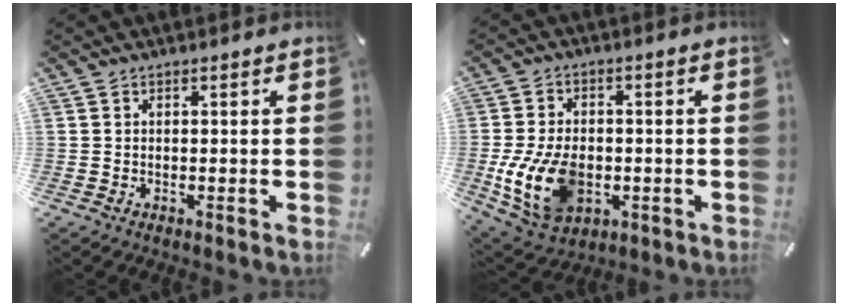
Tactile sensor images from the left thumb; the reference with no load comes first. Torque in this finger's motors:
{"motor_torque": [2.11, 2.89, 1.59, 0.41, 0.36]}